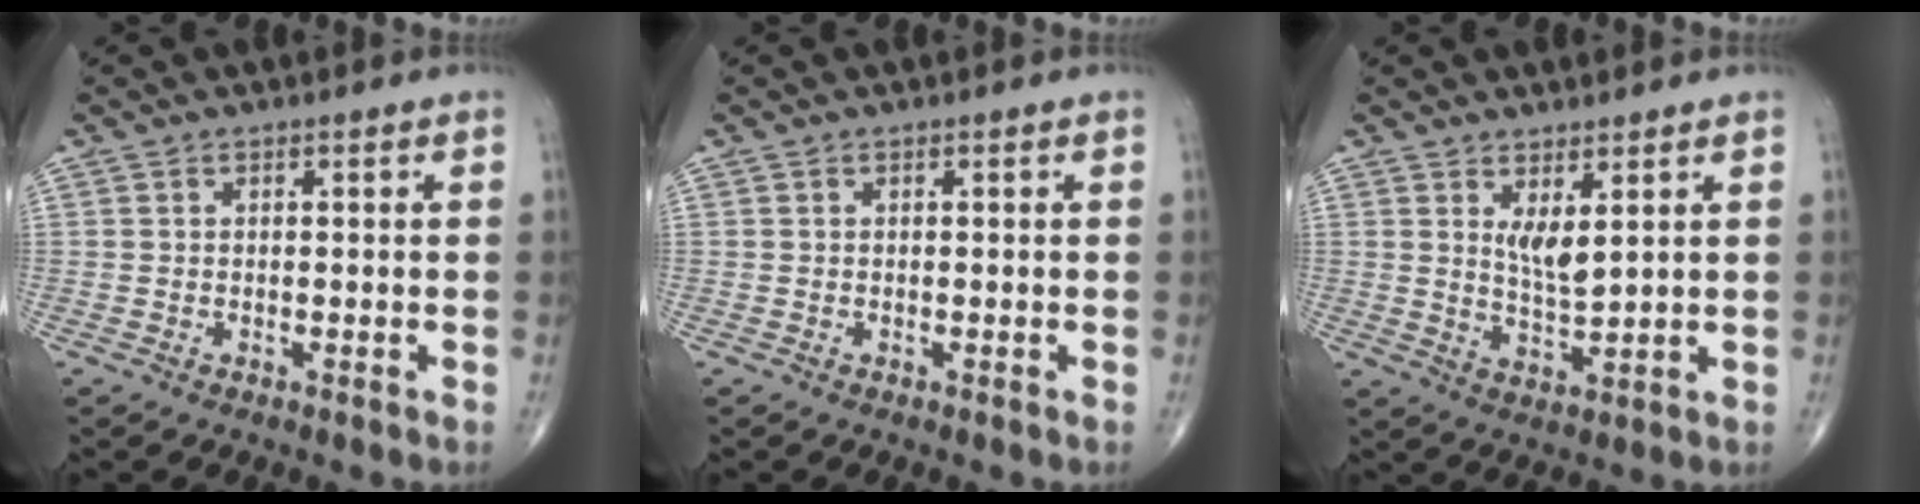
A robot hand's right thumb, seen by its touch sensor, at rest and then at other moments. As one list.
[{"total": 0.0}, {"total": 4.7, "force": [2.2, 1.5, 3.9], "torque": [-0.066, -0.027, 0.046]}]